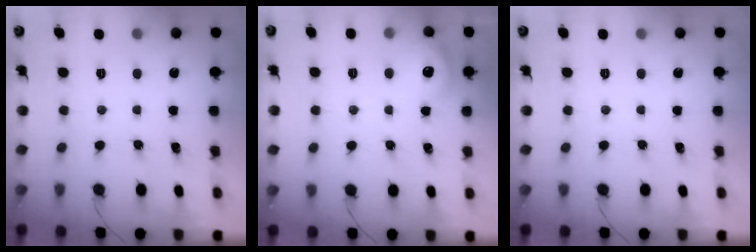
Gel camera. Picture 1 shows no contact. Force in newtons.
{"total": 8.2, "press": 8.1, "slide": 1.4}
{"total": 0.0}